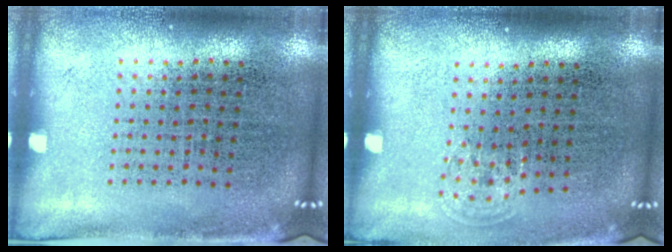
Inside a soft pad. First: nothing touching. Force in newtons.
{"total": 0.8, "press": 0.6, "slide": 0.5}